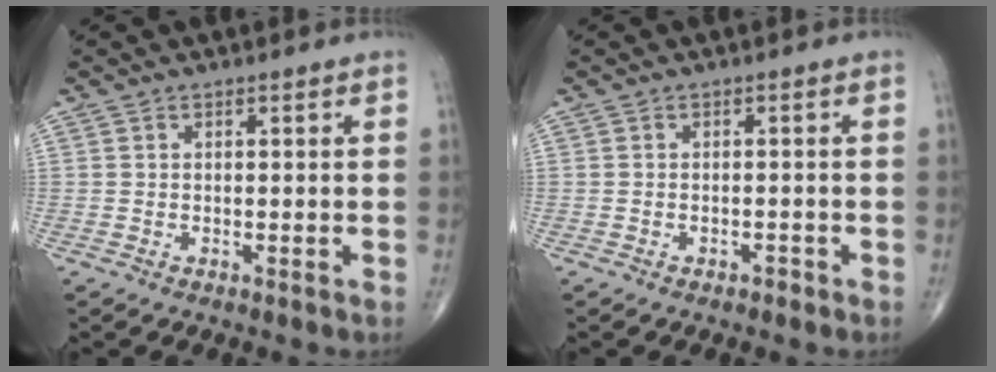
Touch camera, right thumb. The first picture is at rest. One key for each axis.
{"total": 1.0, "fx": -0.7, "fy": 0.6, "fz": 0.4, "tx": -0.009, "ty": 0.006, "tz": -0.010}